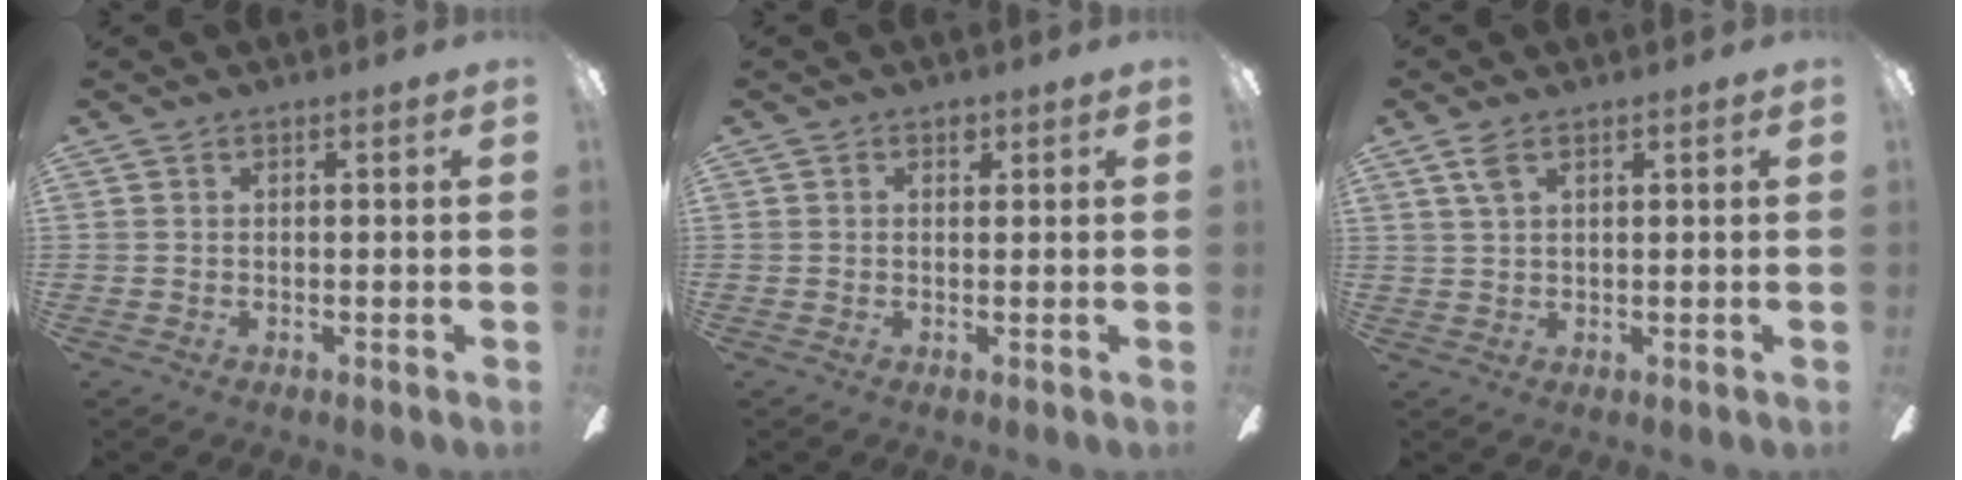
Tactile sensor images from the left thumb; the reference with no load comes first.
{"total": 1.3, "force": [0.8, 0.9, 0.5], "torque": [0.006, -0.003, 0.011]}
{"total": 3.7, "force": [2.2, 1.5, 2.6], "torque": [-0.057, 0.002, 0.039]}